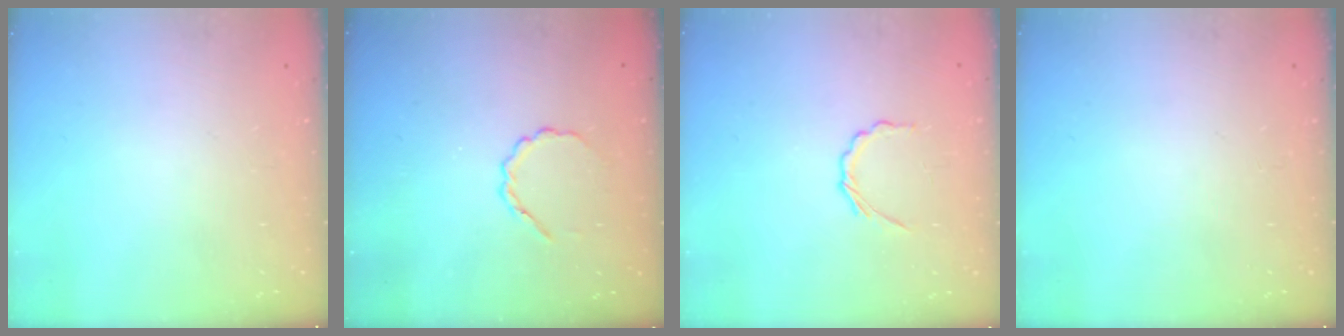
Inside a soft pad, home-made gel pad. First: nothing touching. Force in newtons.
{"total": 3.3, "press": 3.1, "slide": 1.2}
{"total": 2.4, "press": 2.3, "slide": 0.9}
{"total": 0.0}